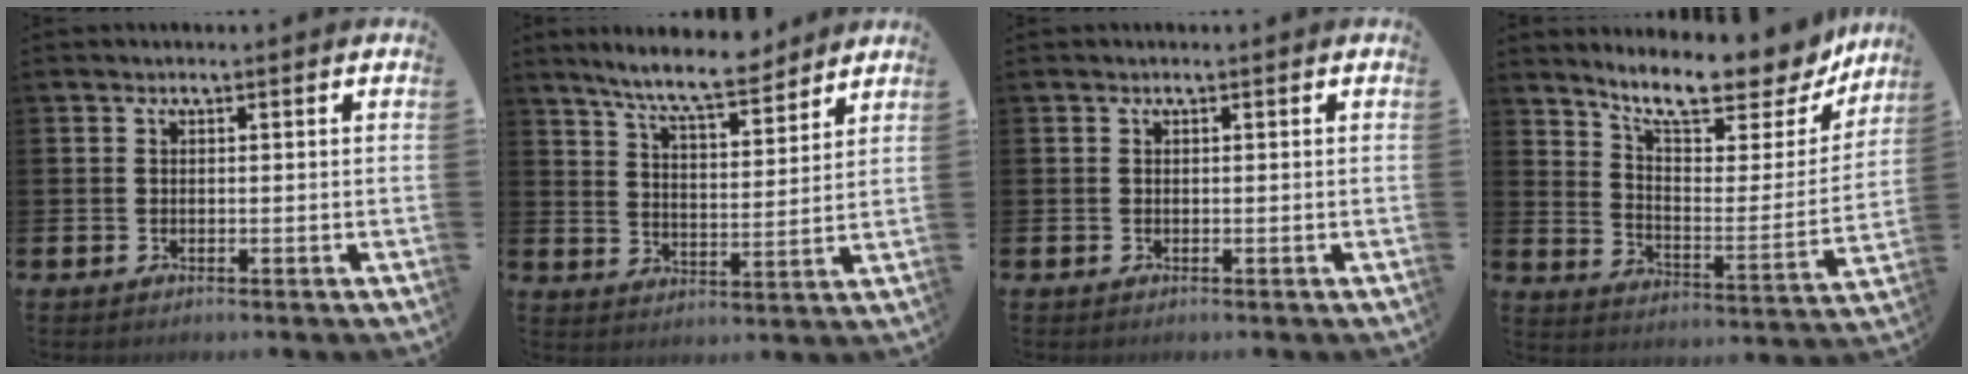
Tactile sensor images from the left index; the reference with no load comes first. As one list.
[{"total": 8.1, "force": [7.5, 0.9, 2.9], "torque": [-0.079, -0.036, 0.134]}, {"total": 0.0}, {"total": 10.4, "force": [9.4, 1.9, 4.0], "torque": [-0.093, -0.074, 0.159]}]